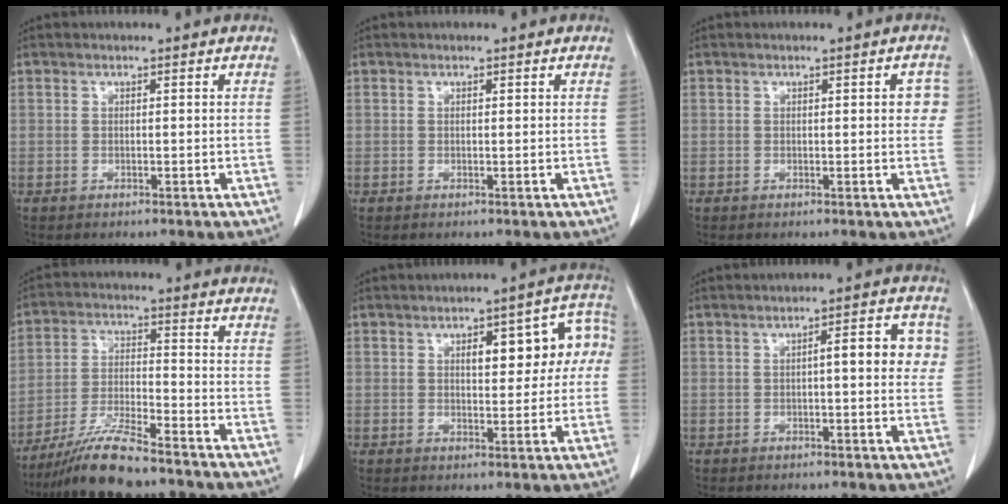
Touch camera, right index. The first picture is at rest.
{"total": 0.0}
{"total": 2.6, "force": [0.5, 0.9, 2.4], "torque": [-0.018, 0.005, 0.002]}
{"total": 10.0, "force": [-8.4, 0.7, 5.4], "torque": [-0.104, -0.020, -0.155]}
{"total": 9.8, "force": [2.1, 3.9, 8.8], "torque": [-0.100, 0.039, 0.027]}
{"total": 6.3, "force": [0.7, 1.6, 6.0], "torque": [-0.075, 0.018, 0.005]}